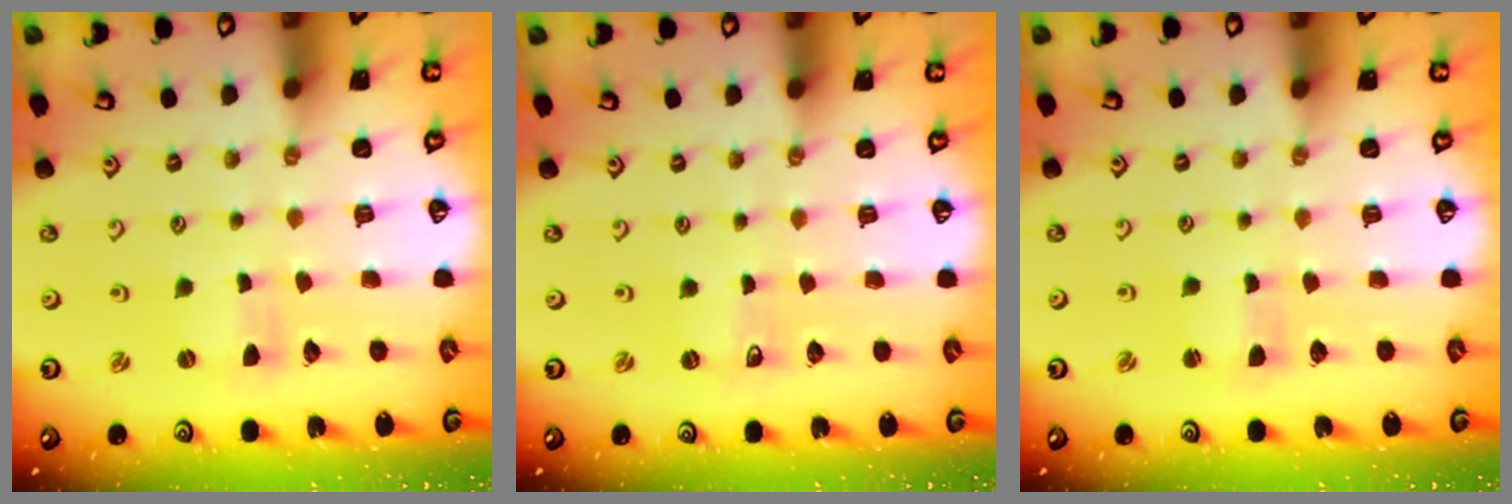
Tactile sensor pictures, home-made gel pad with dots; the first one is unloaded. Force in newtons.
{"total": 0.0}
{"total": 1.5, "press": 1.5, "slide": 0.3}